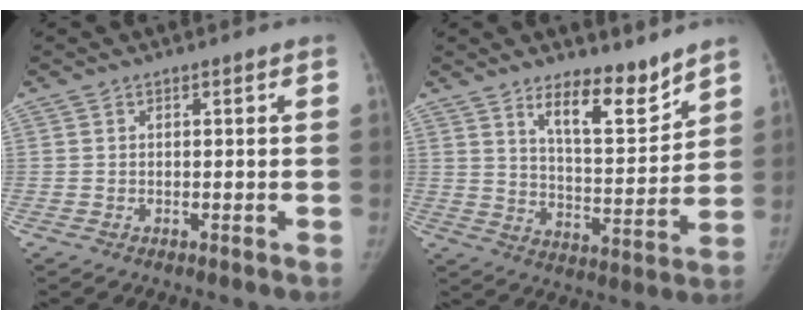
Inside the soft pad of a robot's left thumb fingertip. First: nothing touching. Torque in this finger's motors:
{"motor_torque": [1.43, 0.20, 0.63, -1.14, 0.23]}